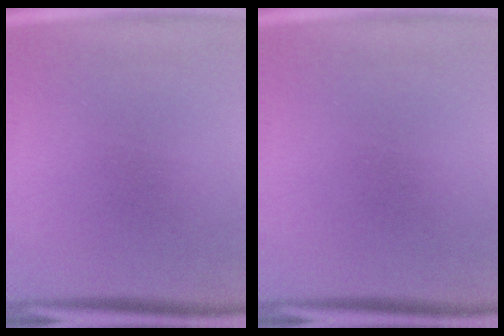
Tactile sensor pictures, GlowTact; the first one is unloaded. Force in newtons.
{"total": 0.0}